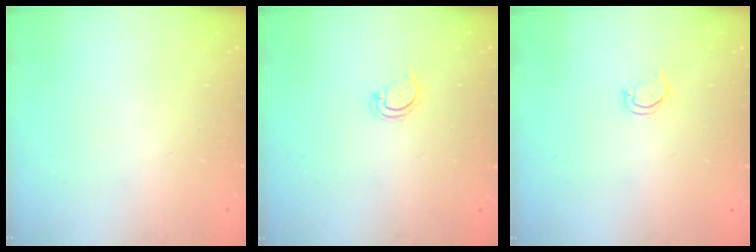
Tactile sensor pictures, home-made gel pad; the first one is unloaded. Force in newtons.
{"total": 2.3, "press": 2.3, "slide": 0.2}
{"total": 2.7, "press": 2.6, "slide": 0.3}